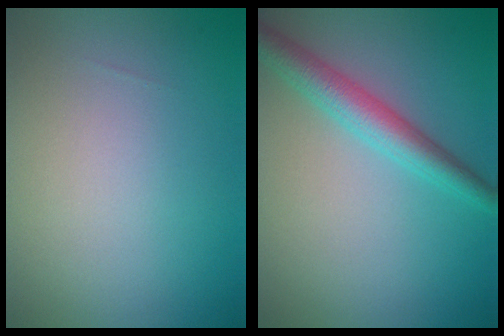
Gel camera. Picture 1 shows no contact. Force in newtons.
{"total": 3.6, "press": 3.6, "slide": 0.1}